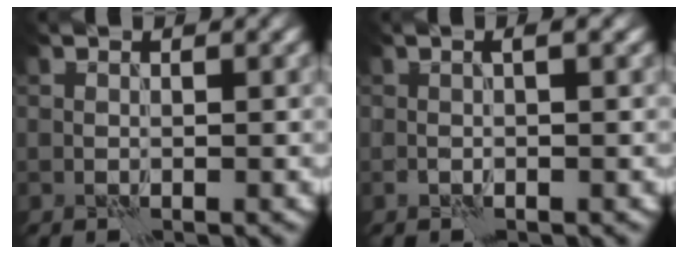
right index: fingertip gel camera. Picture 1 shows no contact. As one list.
[{"total": 1.2, "force": [0.0, 0.1, 1.2], "torque": [-0.021, 0.006, -0.002]}]